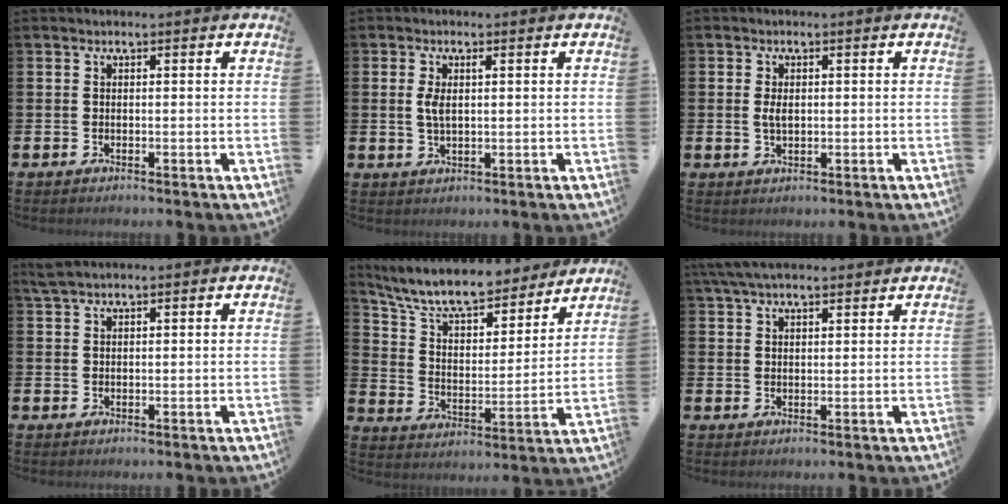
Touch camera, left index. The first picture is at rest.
{"total": 2.2, "force": [0.7, 0.9, 1.9], "torque": [-0.038, 0.005, 0.010]}
{"total": 2.2, "force": [0.3, 1.3, 1.7], "torque": [-0.026, 0.001, 0.002]}
{"total": 2.7, "force": [2.3, 0.7, 1.3], "torque": [-0.027, 0.002, 0.042]}
{"total": 9.5, "force": [8.6, 2.4, 3.3], "torque": [-0.099, -0.055, 0.149]}
{"total": 4.9, "force": [4.2, 1.2, 2.1], "torque": [-0.047, -0.008, 0.079]}